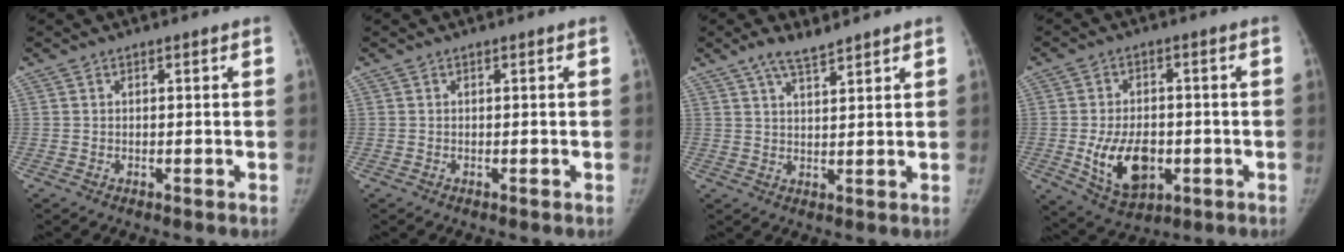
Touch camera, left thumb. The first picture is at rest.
{"total": 0.0}
{"total": 5.0, "force": [3.9, 1.3, 2.8], "torque": [-0.048, -0.017, 0.074]}
{"total": 11.4, "force": [-2.4, 7.3, 8.5], "torque": [-0.125, 0.001, -0.027]}